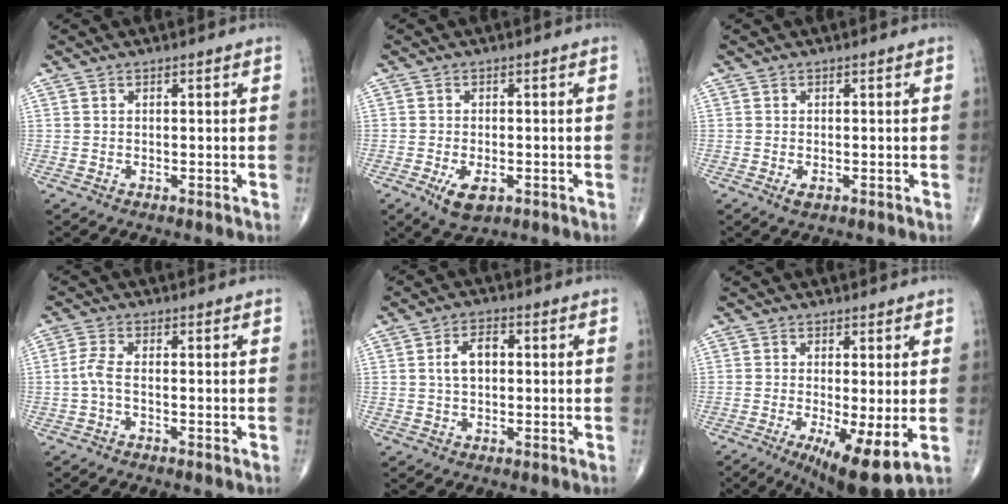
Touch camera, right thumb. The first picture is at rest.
{"total": 5.1, "force": [-2.1, 2.5, 3.9], "torque": [-0.065, -0.003, -0.030]}
{"total": 1.4, "force": [-0.5, 0.7, 1.1], "torque": [-0.020, -0.002, -0.010]}
{"total": 2.9, "force": [-0.8, 1.0, 2.7], "torque": [-0.067, 0.003, -0.021]}
{"total": 4.9, "force": [0.5, 3.0, 3.9], "torque": [-0.071, 0.014, 0.006]}
{"total": 10.2, "force": [-2.5, 2.6, 9.5], "torque": [-0.157, -0.026, -0.037]}